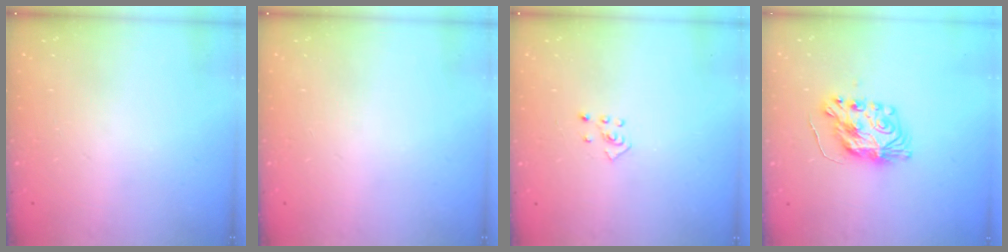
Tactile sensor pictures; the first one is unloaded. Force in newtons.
{"total": 0.0}
{"total": 3.6, "press": 3.6, "slide": 0.6}
{"total": 9.4, "press": 9.4, "slide": 0.9}